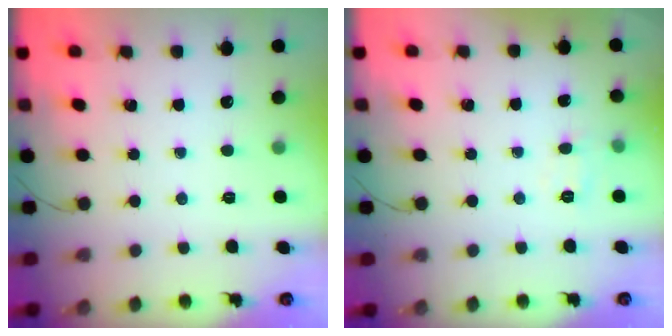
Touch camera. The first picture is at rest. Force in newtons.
{"total": 6.4, "press": 6.3, "slide": 1.4}